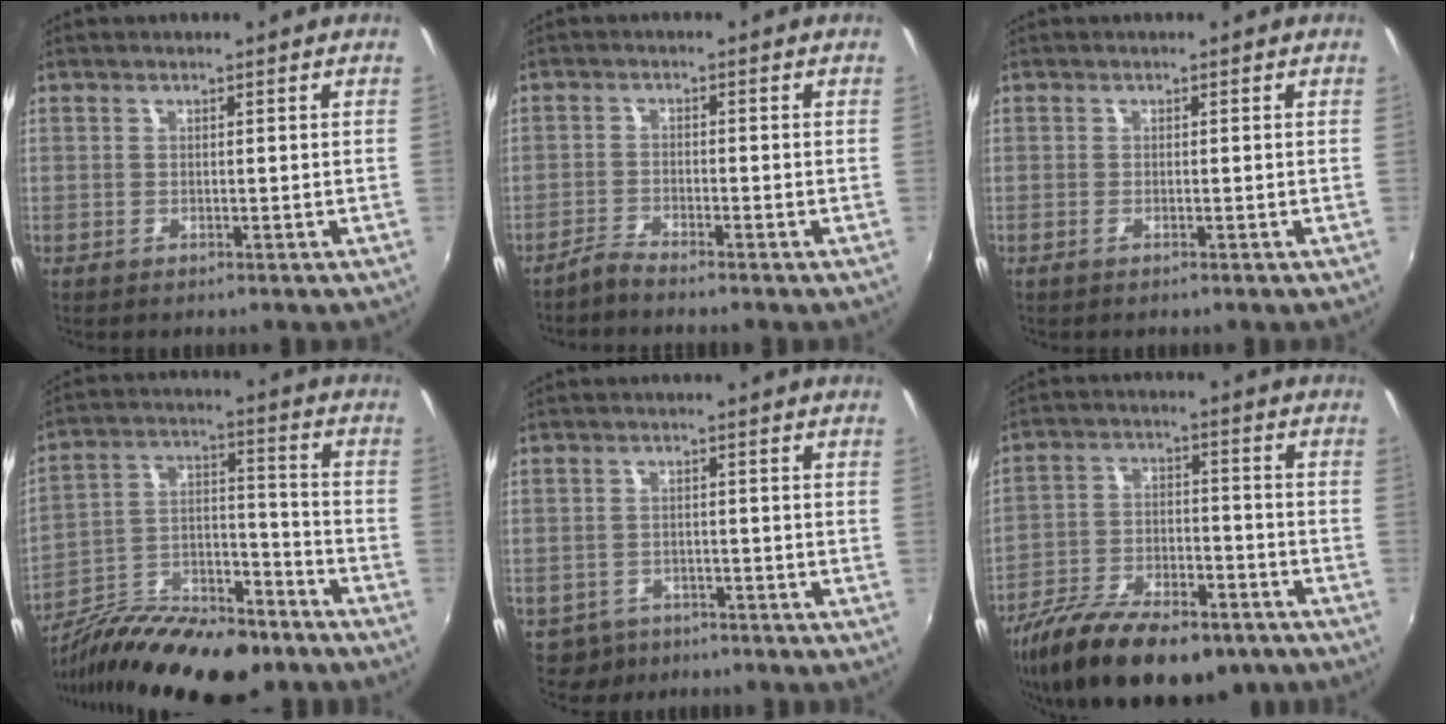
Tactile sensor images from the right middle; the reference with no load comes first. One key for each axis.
{"total": 2.4, "fx": -2.3, "fy": -0.3, "fz": 0.6, "tx": -0.023, "ty": -0.003, "tz": -0.048}
{"total": 0.7, "fx": -0.5, "fy": -0.1, "fz": 0.5, "tx": -0.009, "ty": -0.002, "tz": -0.011}
{"total": 22.6, "fx": -15.9, "fy": 8.4, "fz": 13.6, "tx": -0.250, "ty": -0.009, "tz": -0.255}
{"total": 4.9, "fx": -3.4, "fy": 3.4, "fz": 0.9, "tx": -0.033, "ty": -0.001, "tz": -0.050}
{"total": 22.5, "fx": -15.8, "fy": 9.1, "fz": 13.1, "tx": -0.255, "ty": -0.034, "tz": -0.247}